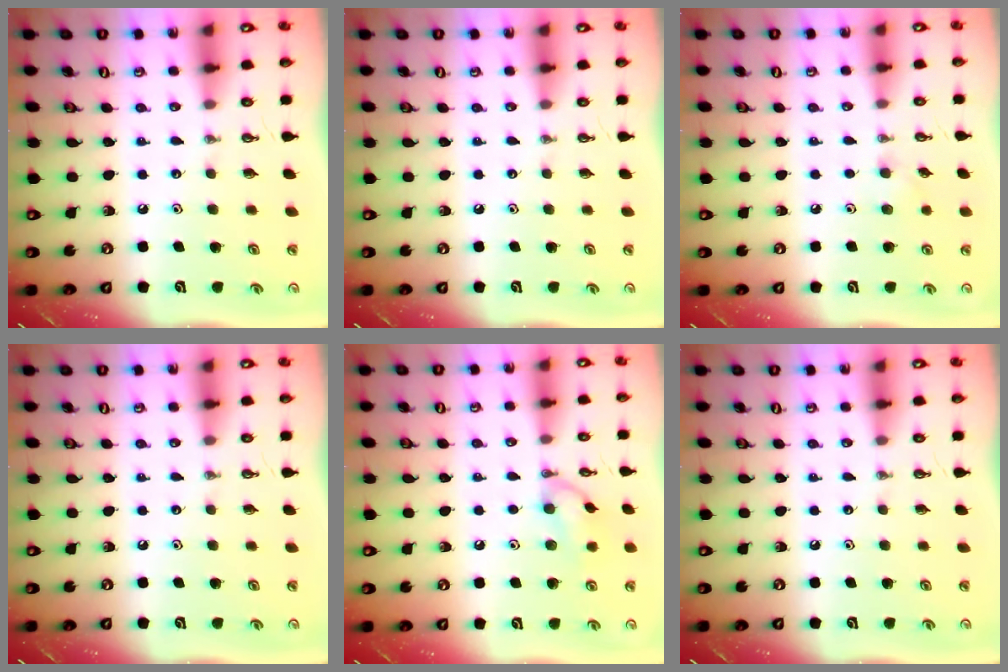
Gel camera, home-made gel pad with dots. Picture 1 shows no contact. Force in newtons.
{"total": 0.0}
{"total": 5.0, "press": 5.0, "slide": 0.8}
{"total": 0.0}
{"total": 9.6, "press": 9.6, "slide": 0.1}
{"total": 0.0}